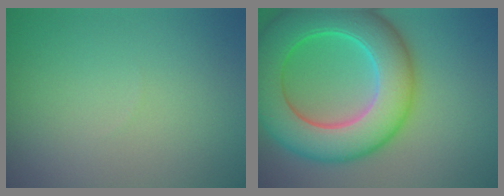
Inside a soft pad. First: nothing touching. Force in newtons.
{"total": 11.4, "press": 11.4, "slide": 0.3}